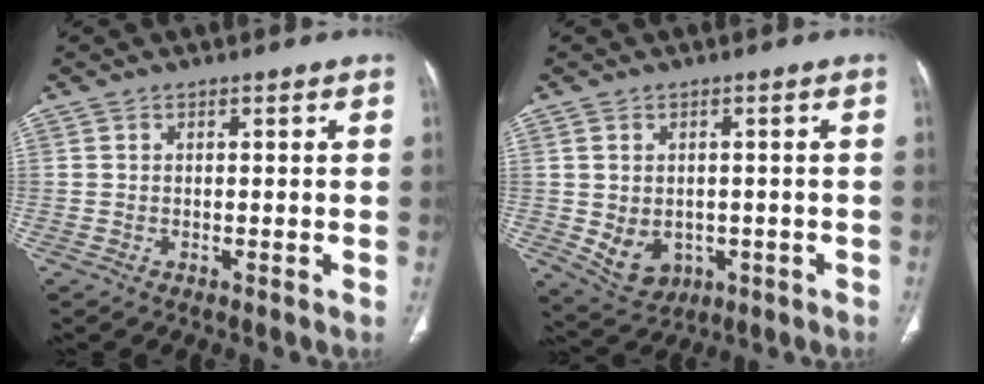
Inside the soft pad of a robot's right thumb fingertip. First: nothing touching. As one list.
[{"total": 7.5, "force": [-1.4, 5.9, 4.4], "torque": [-0.061, 0.006, 0.001]}]